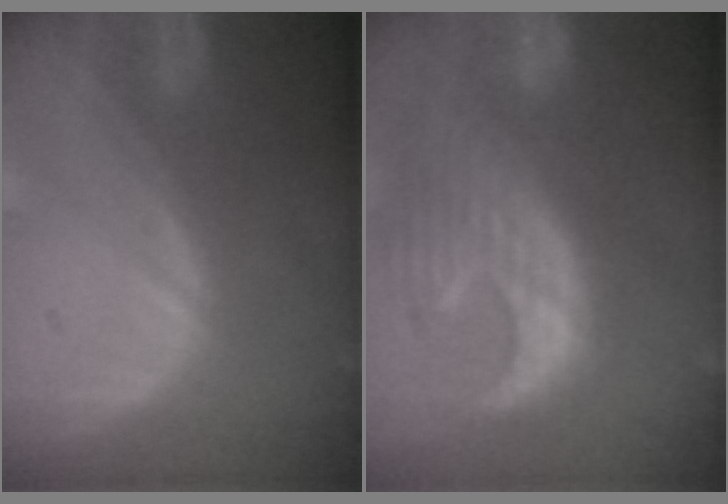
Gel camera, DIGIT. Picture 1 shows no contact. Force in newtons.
{"total": 12.3, "press": 11.3, "slide": 4.8}